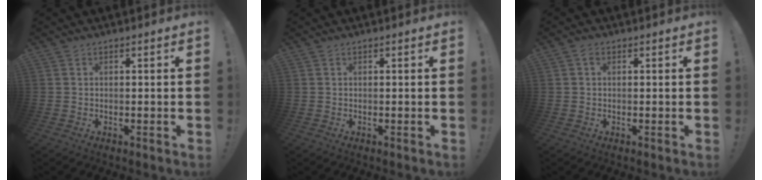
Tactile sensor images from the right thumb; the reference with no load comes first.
{"total": 0.0}
{"total": 1.0, "force": [0.2, 0.7, 0.6], "torque": [-0.014, 0.002, 0.003]}